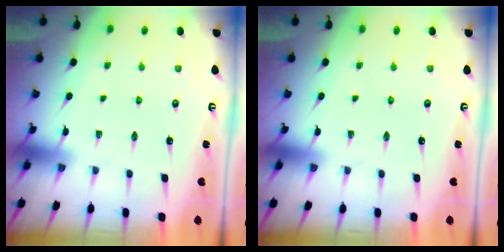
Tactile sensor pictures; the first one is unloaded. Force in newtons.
{"total": 0.0}